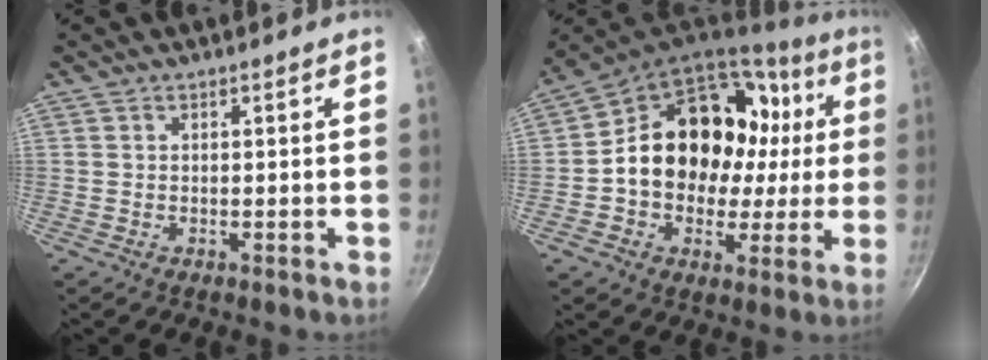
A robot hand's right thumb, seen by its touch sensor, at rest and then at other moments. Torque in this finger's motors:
{"motor_torque": [1.10, 3.91, 1.37, -0.62, 0.52]}